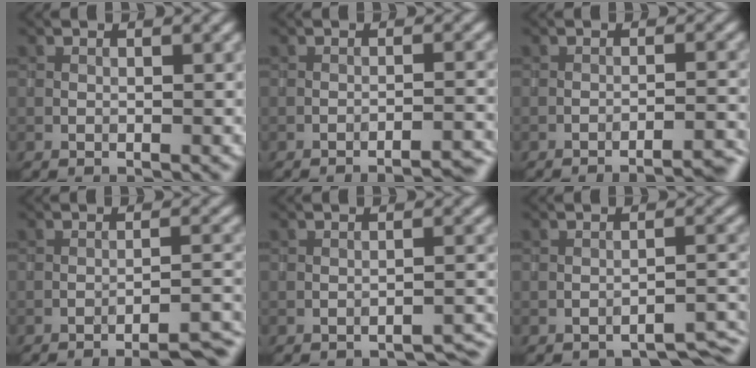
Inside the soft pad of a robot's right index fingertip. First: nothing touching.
{"total": 4.4, "force": [-4.1, 0.5, 1.3], "torque": [-0.005, 0.019, -0.049]}
{"total": 5.2, "force": [-4.8, 0.6, 1.8], "torque": [-0.007, 0.021, -0.057]}
{"total": 5.4, "force": [-4.6, 0.6, 2.7], "torque": [-0.027, 0.016, -0.056]}
{"total": 2.5, "force": [-2.4, 0.1, 0.5], "torque": [-0.001, 0.003, -0.032]}
{"total": 3.1, "force": [-2.9, 0.1, 1.0], "torque": [-0.011, 0.002, -0.041]}